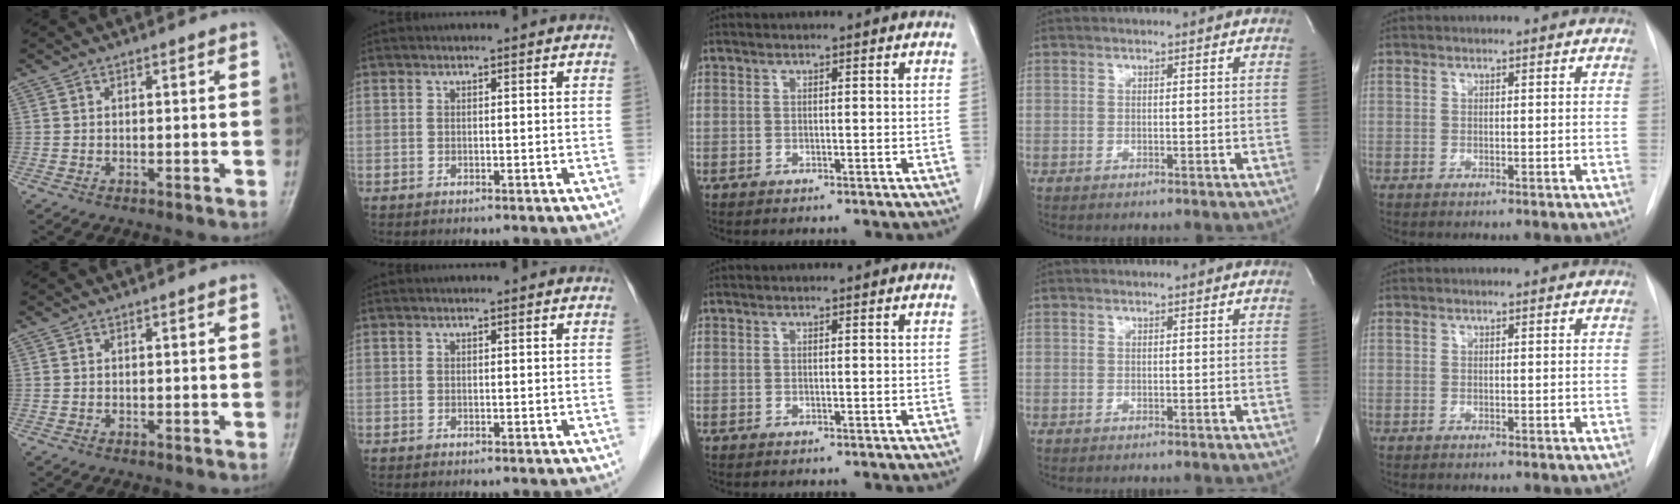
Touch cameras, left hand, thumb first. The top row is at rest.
{}